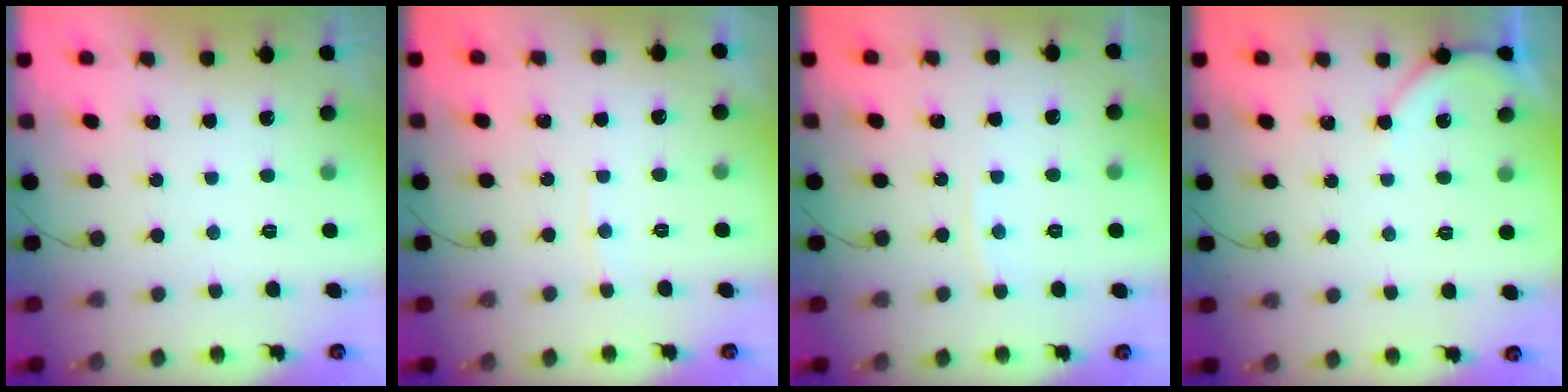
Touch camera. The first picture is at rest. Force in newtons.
{"total": 2.9, "press": 2.9, "slide": 0.4}
{"total": 4.9, "press": 4.8, "slide": 0.7}
{"total": 4.0, "press": 3.9, "slide": 0.7}